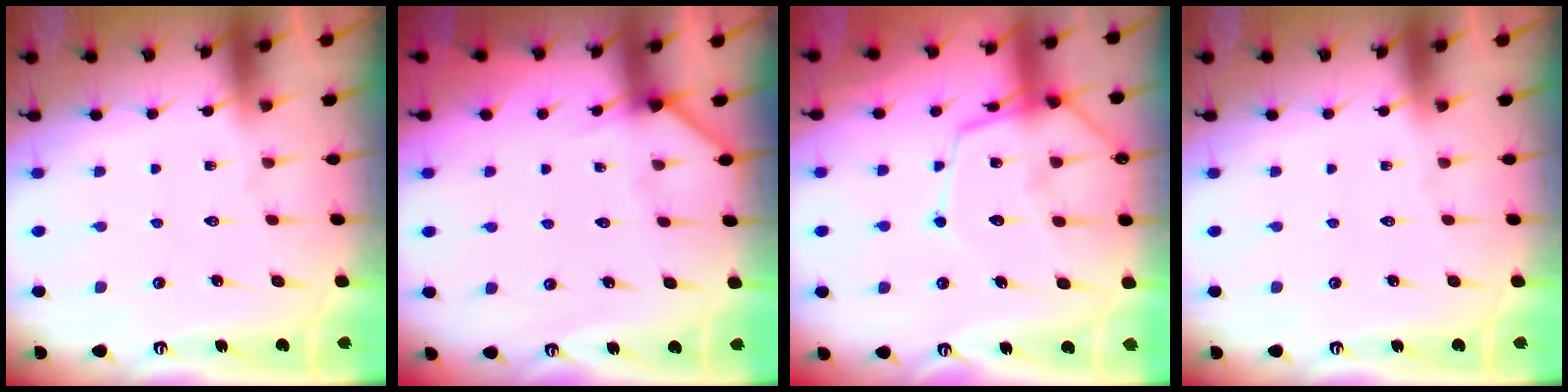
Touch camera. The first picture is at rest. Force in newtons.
{"total": 3.7, "press": 3.7, "slide": 0.5}
{"total": 12.1, "press": 12.1, "slide": 1.1}
{"total": 0.0}